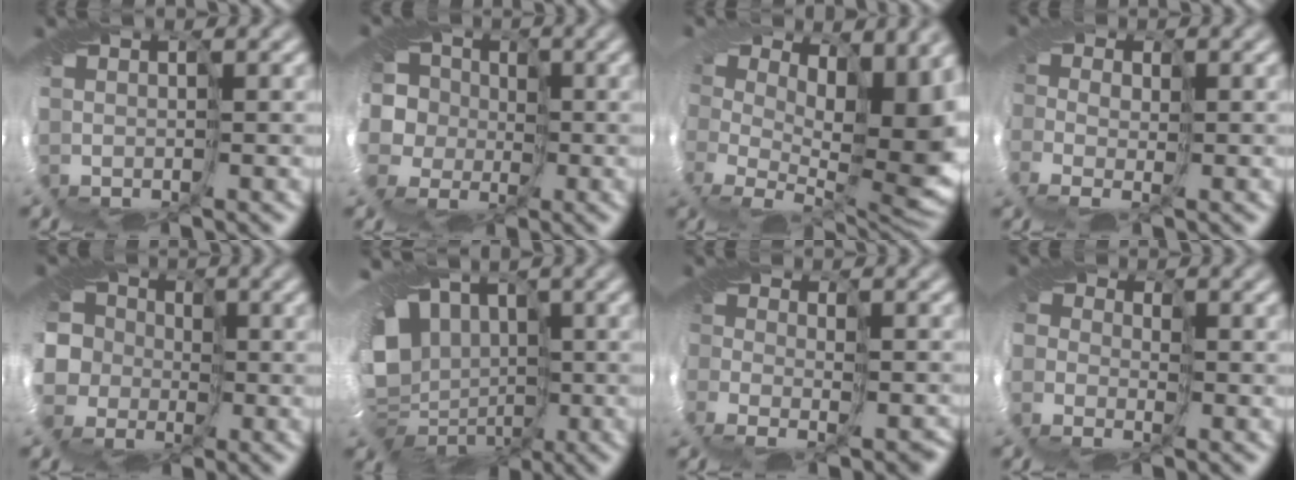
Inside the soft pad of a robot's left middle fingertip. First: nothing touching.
{"total": 6.2, "force": [-1.1, 5.7, 2.2], "torque": [-0.048, 0.015, -0.070]}
{"total": 8.5, "force": [1.6, 4.2, 7.2], "torque": [-0.075, -0.042, 0.032]}
{"total": 1.3, "force": [-1.1, 0.7, -0.1], "torque": [0.024, -0.020, -0.029]}
{"total": 7.1, "force": [-1.1, 6.5, 2.7], "torque": [-0.059, 0.011, -0.072]}
{"total": 12.0, "force": [-0.8, 9.4, 7.3], "torque": [-0.113, -0.027, -0.025]}
{"total": 2.9, "force": [-2.4, 1.4, 0.7], "torque": [0.023, -0.036, -0.043]}
{"total": 3.6, "force": [-0.7, 3.4, 1.0], "torque": [-0.002, -0.008, -0.036]}